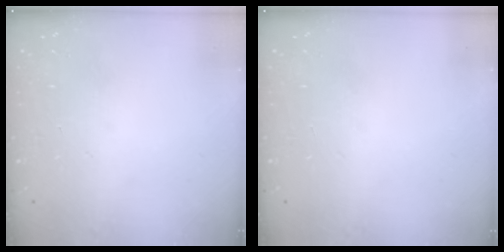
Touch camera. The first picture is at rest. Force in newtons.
{"total": 0.0}